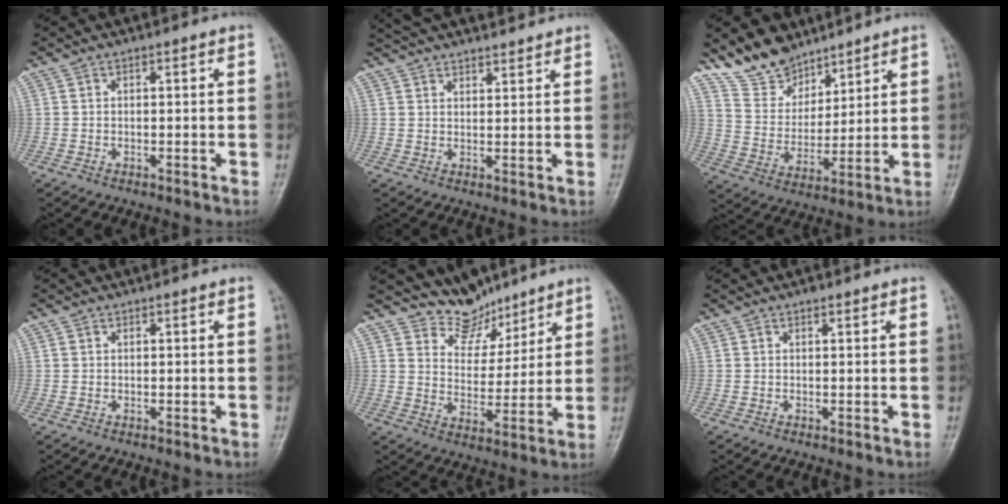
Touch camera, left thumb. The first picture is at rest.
{"total": 10.4, "force": [9.3, 2.7, 3.8], "torque": [-0.040, 0.005, 0.150]}
{"total": 11.7, "force": [9.5, 6.1, 3.1], "torque": [-0.025, -0.057, 0.188]}
{"total": 0.7, "force": [0.2, 0.6, 0.3], "torque": [-0.003, 0.001, 0.004]}
{"total": 8.4, "force": [7.3, 4.1, 0.5], "torque": [0.025, -0.062, 0.139]}
{"total": 0.9, "force": [0.6, 0.4, 0.4], "torque": [-0.005, -0.002, 0.008]}